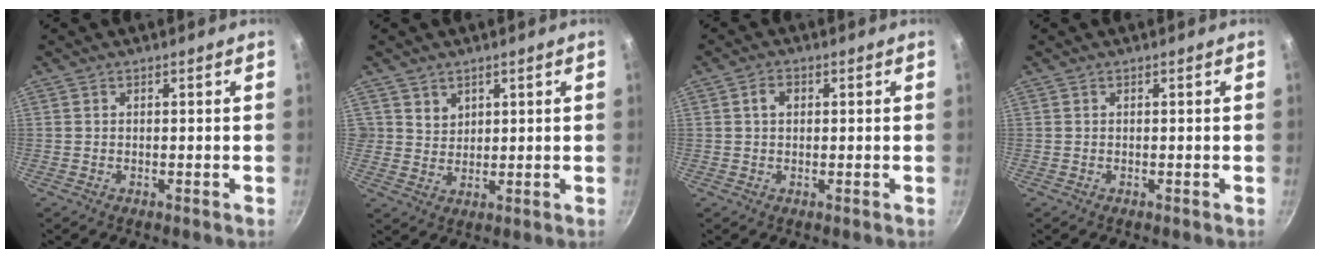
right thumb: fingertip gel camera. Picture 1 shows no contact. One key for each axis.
{"total": 3.4, "fx": 1.9, "fy": 2.8, "fz": 0.4, "tx": 0.013, "ty": -0.002, "tz": 0.037}
{"total": 2.7, "fx": 0.6, "fy": 1.9, "fz": 1.8, "tx": -0.023, "ty": 0.005, "tz": 0.008}
{"total": 0.0}